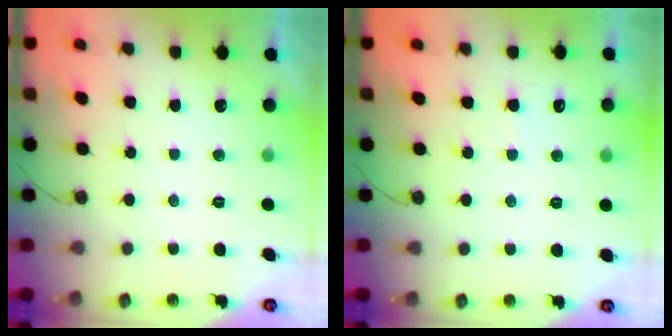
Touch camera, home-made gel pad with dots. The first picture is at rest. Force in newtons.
{"total": 3.9, "press": 3.9, "slide": 0.4}